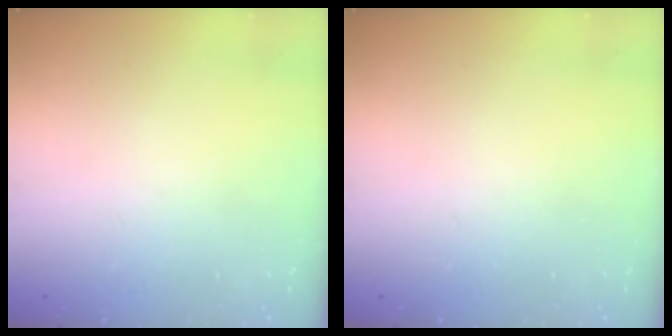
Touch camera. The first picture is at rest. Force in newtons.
{"total": 0.0}